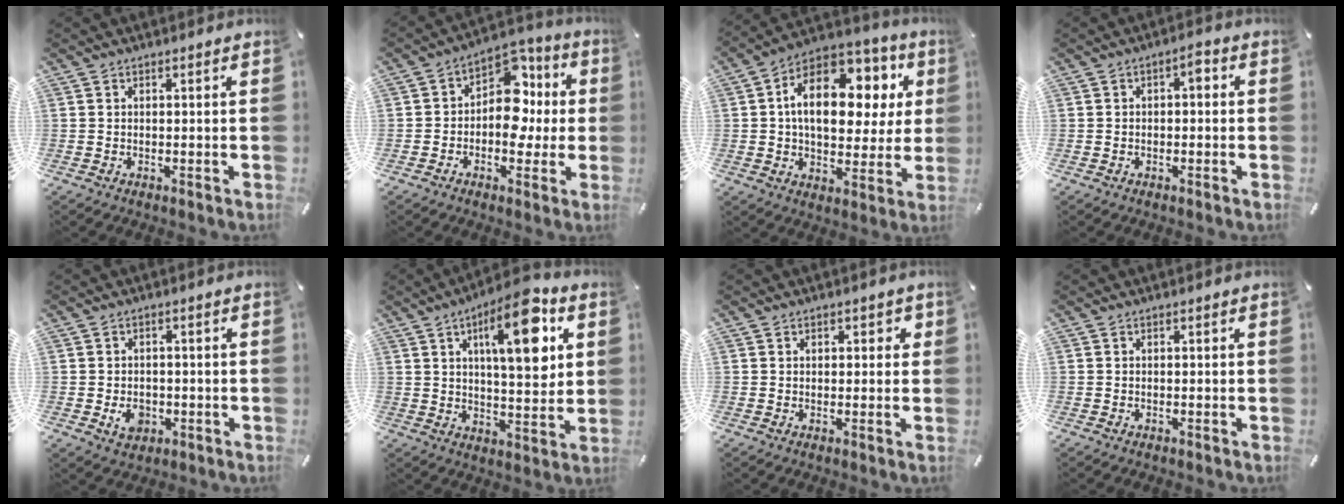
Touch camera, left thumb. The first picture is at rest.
{"total": 13.5, "force": [-0.1, 9.6, 9.5], "torque": [-0.130, -0.004, -0.002]}
{"total": 18.5, "force": [5.1, 11.8, 13.3], "torque": [-0.210, -0.017, 0.087]}
{"total": 2.9, "force": [-0.7, 1.5, 2.4], "torque": [-0.037, 0.012, -0.019]}
{"total": 4.5, "force": [-1.2, 3.7, 2.3], "torque": [-0.029, -0.003, -0.021]}
{"total": 17.2, "force": [7.2, 6.6, 14.1], "torque": [-0.201, -0.025, 0.107]}
{"total": 1.5, "force": [0.4, 1.1, 0.9], "torque": [-0.002, 0.000, 0.001]}
{"total": 0.0}